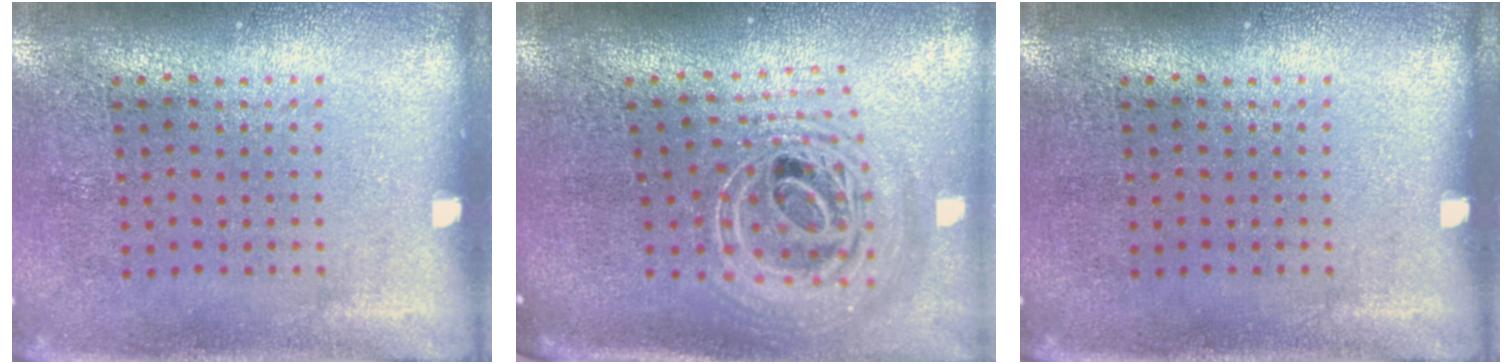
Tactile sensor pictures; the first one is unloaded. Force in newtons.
{"total": 2.8, "press": 2.0, "slide": 1.9}
{"total": 0.0}